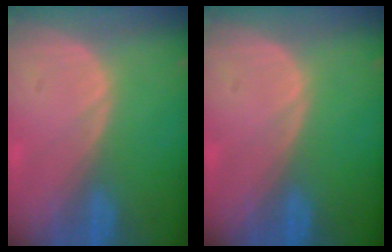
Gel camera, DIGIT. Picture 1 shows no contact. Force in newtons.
{"total": 0.0}